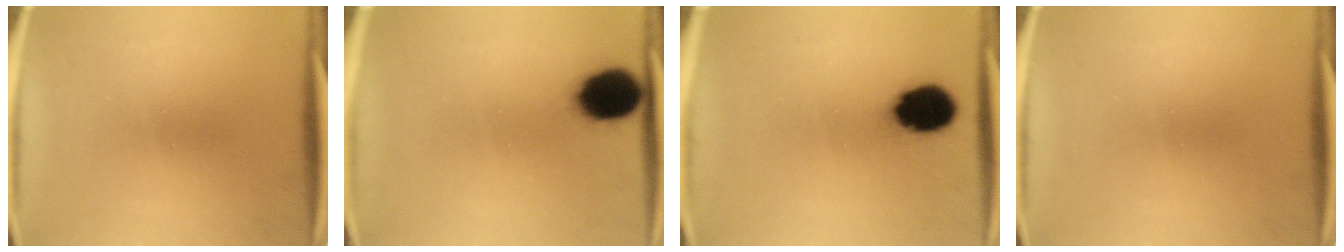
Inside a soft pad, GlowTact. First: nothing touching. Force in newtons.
{"total": 10.7}
{"total": 11.7}
{"total": 0.0}